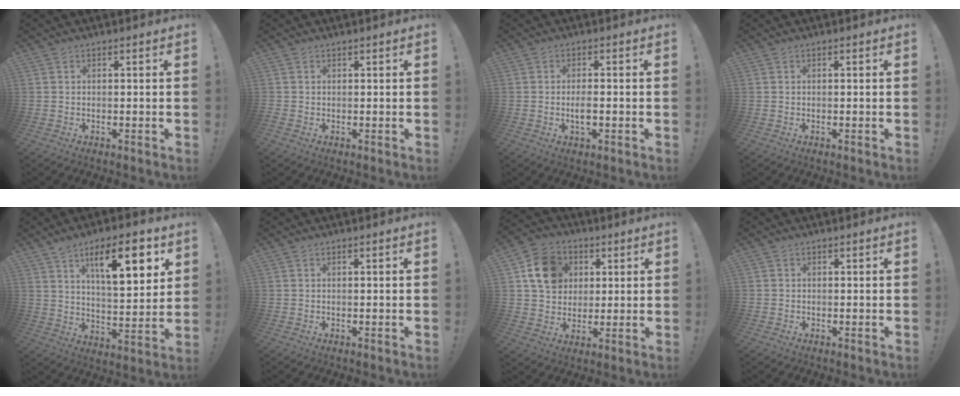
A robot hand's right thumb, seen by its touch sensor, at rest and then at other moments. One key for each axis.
{"total": 0.5, "fx": 0.3, "fy": 0.4, "fz": 0.1, "tx": -0.002, "ty": 0.001, "tz": 0.007}
{"total": 3.3, "fx": -0.9, "fy": 1.3, "fz": 2.9, "tx": -0.036, "ty": -0.001, "tz": -0.018}
{"total": 0.0}
{"total": 15.1, "fx": 7.9, "fy": 5.2, "fz": 11.8, "tx": -0.175, "ty": -0.024, "tz": 0.122}
{"total": 0.0}
{"total": 13.3, "fx": 4.1, "fy": 11.2, "fz": 5.9, "tx": -0.071, "ty": -0.005, "tz": 0.084}
{"total": 0.8, "fx": -0.1, "fy": 0.8, "fz": 0.0, "tx": 0.002, "ty": 0.001, "tz": -0.002}